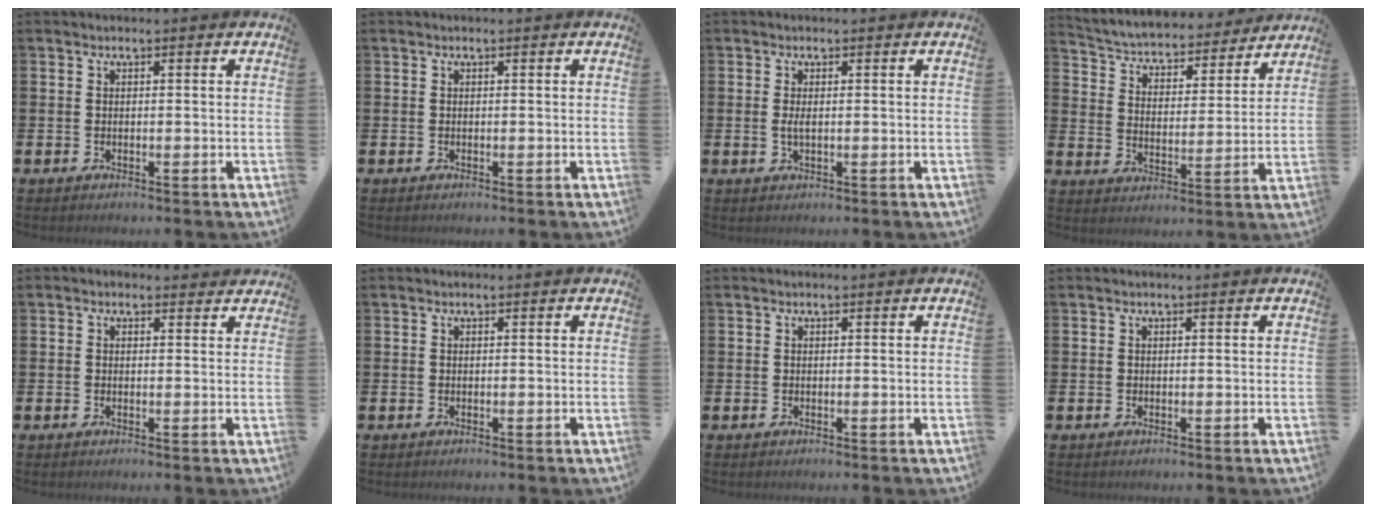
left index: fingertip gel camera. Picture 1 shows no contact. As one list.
[{"total": 0.0}, {"total": 1.4, "force": [0.1, 0.5, 1.3], "torque": [-0.023, 0.002, -0.001]}, {"total": 4.9, "force": [4.6, 1.4, 0.8], "torque": [-0.039, -0.045, 0.072]}, {"total": 0.9, "force": [0.6, 0.6, 0.2], "torque": [0.010, 0.002, 0.007]}, {"total": 0.0}, {"total": 0.0}, {"total": 0.0}]